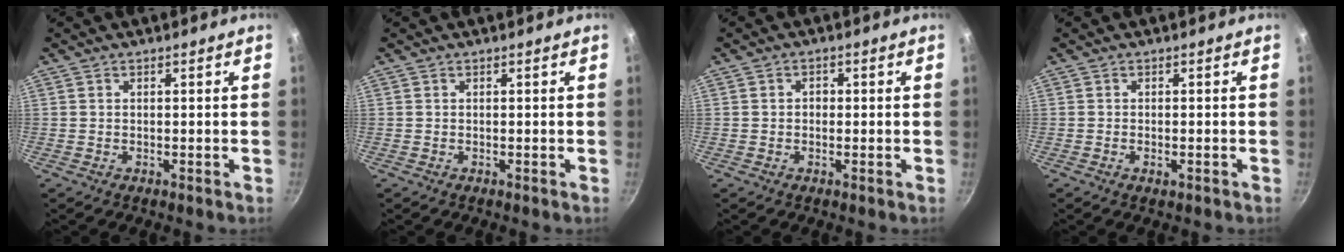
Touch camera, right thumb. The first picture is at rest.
{"total": 0.0}
{"total": 1.7, "force": [0.0, 1.5, 0.9], "torque": [-0.010, 0.004, -0.004]}
{"total": 1.3, "force": [-0.5, 0.5, 1.1], "torque": [-0.020, 0.000, -0.009]}